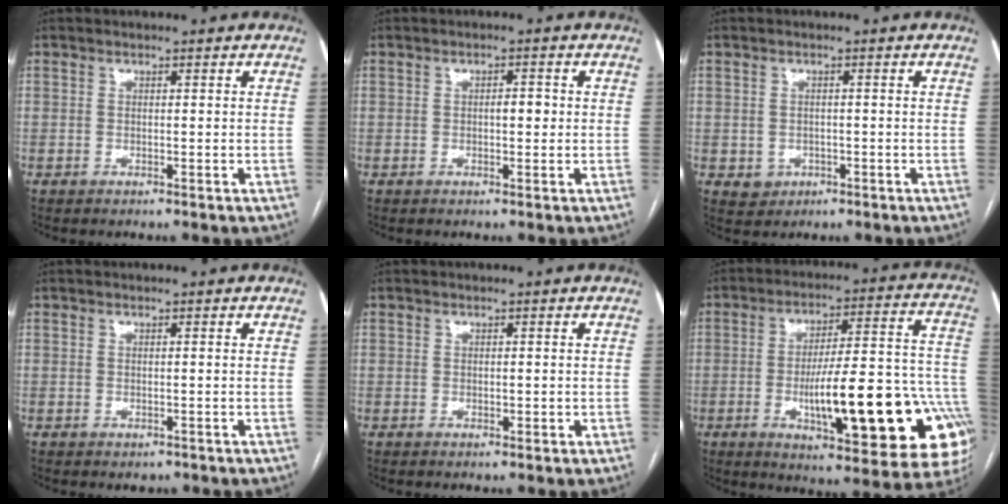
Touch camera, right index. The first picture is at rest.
{"total": 2.0, "force": [0.0, 0.8, 1.8], "torque": [-0.029, 0.004, -0.002]}
{"total": 3.0, "force": [-0.9, 2.8, 0.6], "torque": [-0.007, 0.005, -0.005]}
{"total": 0.9, "force": [-0.3, 0.7, 0.5], "torque": [-0.008, 0.000, 0.001]}
{"total": 0.8, "force": [0.0, 0.6, 0.5], "torque": [-0.008, -0.001, 0.003]}
{"total": 25.7, "force": [-7.6, 5.3, 24.0], "torque": [-0.254, 0.016, -0.093]}